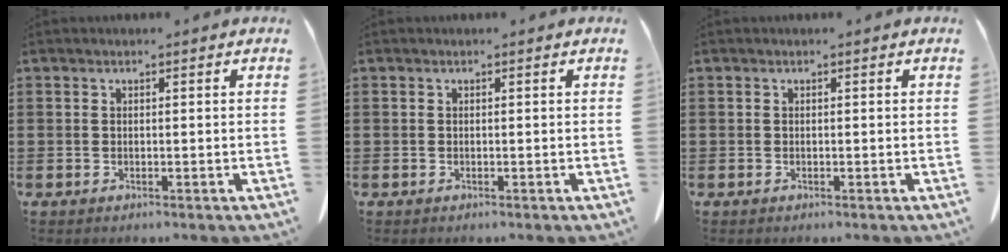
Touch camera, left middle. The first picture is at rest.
{"total": 0.0}
{"total": 0.0}